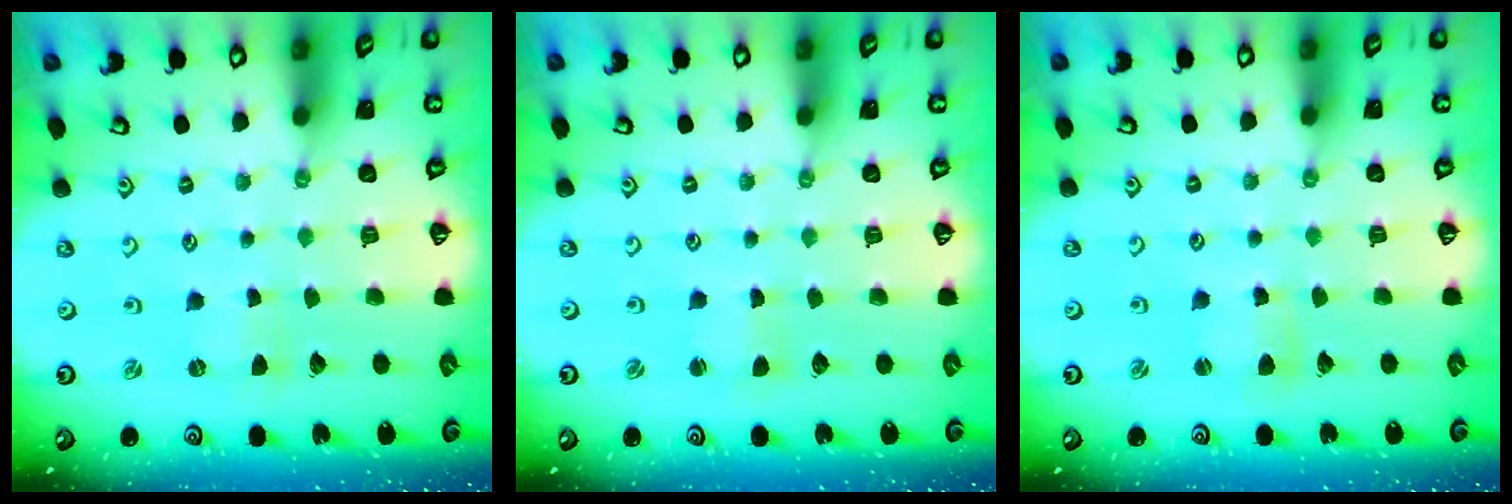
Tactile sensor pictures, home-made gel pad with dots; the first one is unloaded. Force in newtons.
{"total": 0.9, "press": 0.9, "slide": 0.3}
{"total": 2.8, "press": 2.8, "slide": 0.3}